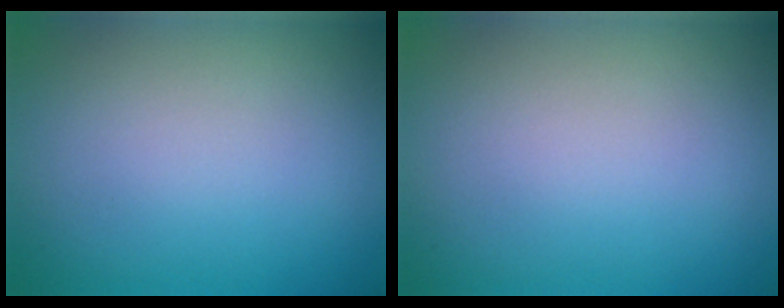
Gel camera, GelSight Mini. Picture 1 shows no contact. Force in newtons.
{"total": 0.0}